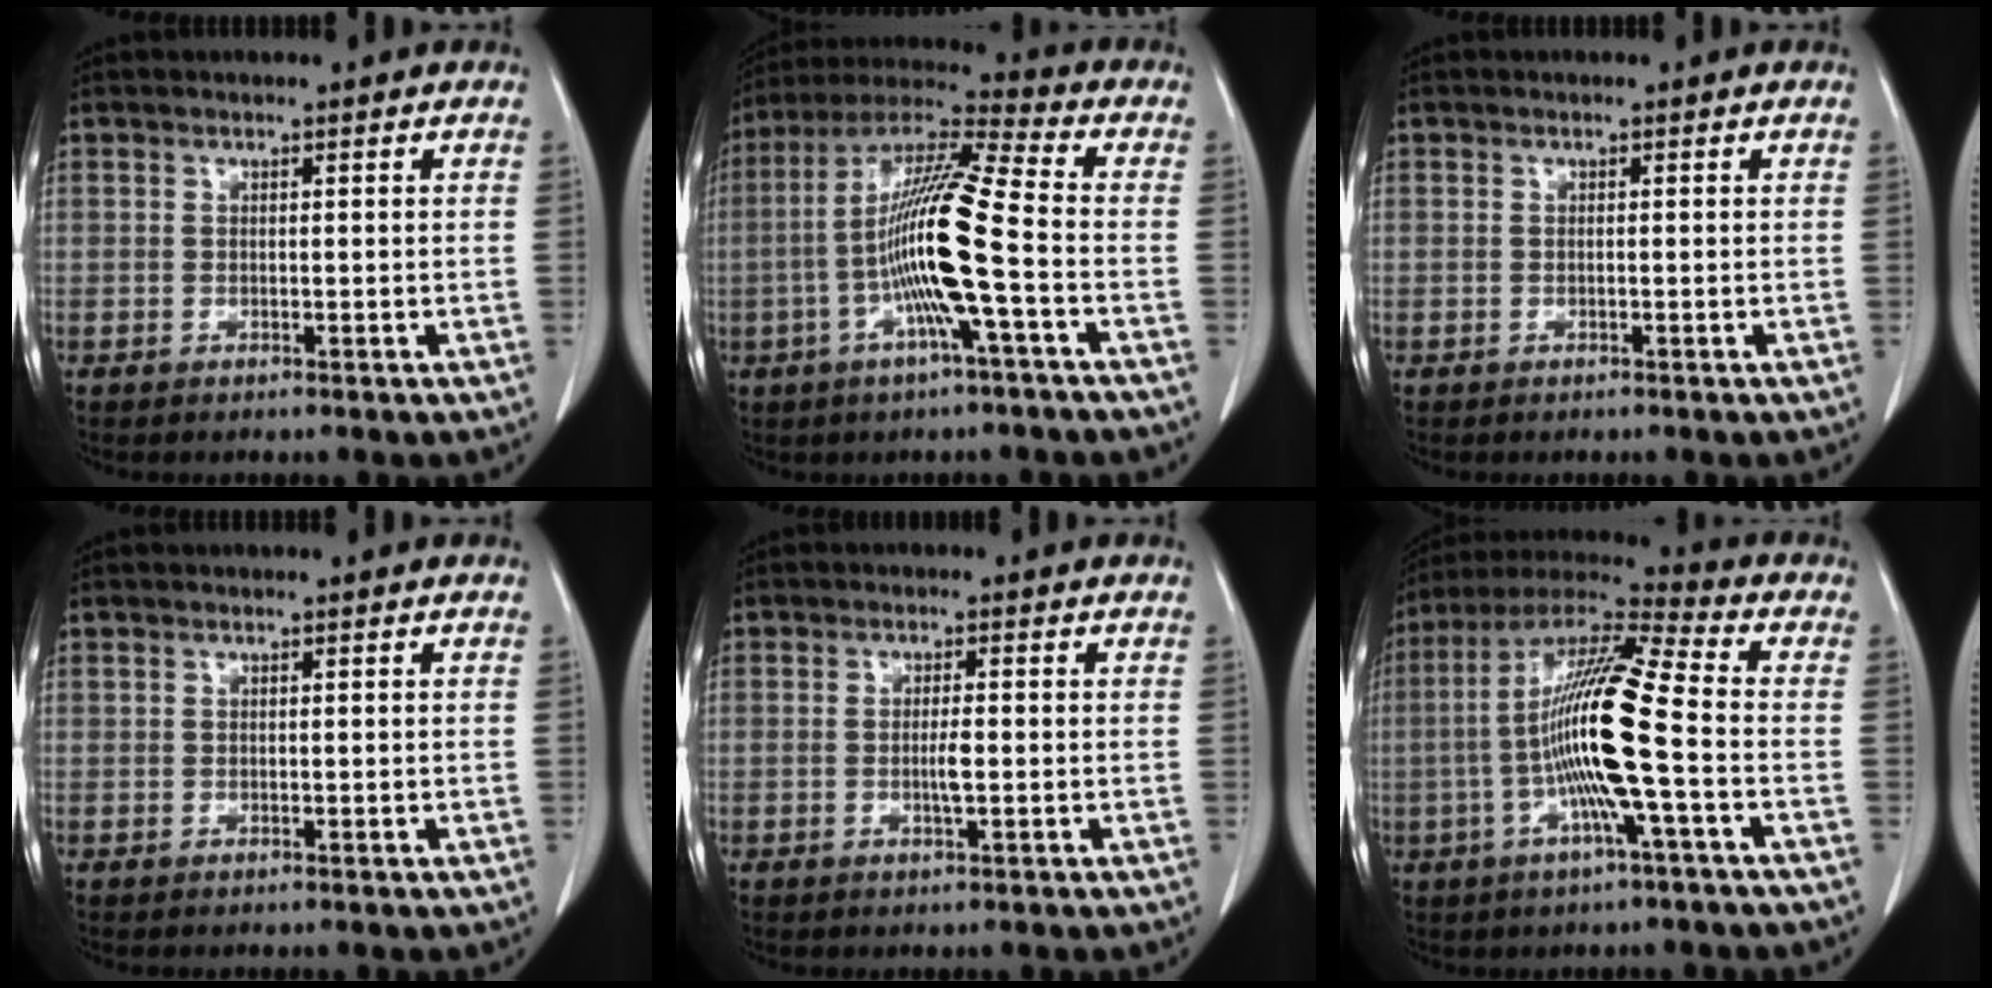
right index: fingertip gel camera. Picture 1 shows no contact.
{"total": 15.2, "force": [-3.0, -0.1, 15.0], "torque": [-0.291, 0.006, -0.066]}
{"total": 0.0}
{"total": 0.0}
{"total": 2.5, "force": [-0.3, 0.3, 2.5], "torque": [-0.046, 0.000, -0.002]}
{"total": 16.4, "force": [-2.5, 0.5, 16.2], "torque": [-0.313, 0.005, -0.056]}